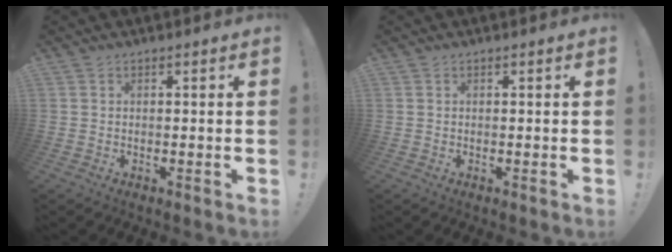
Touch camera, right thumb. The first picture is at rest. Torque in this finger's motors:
{"motor_torque": [0.01, -0.16, 0.06, -0.07, 0.00]}